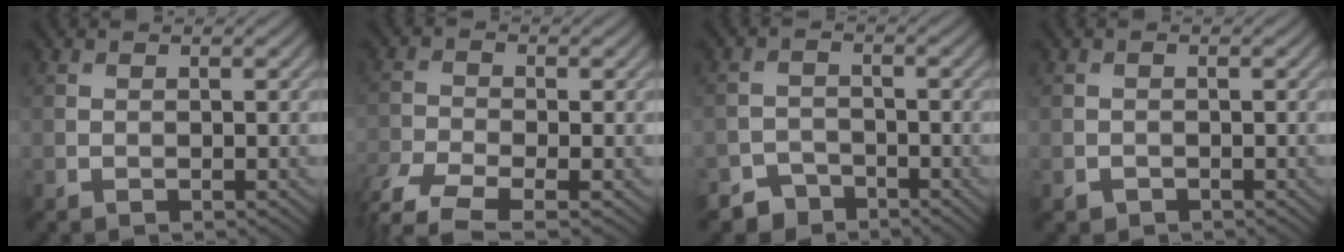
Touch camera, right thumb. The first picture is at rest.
{"total": 5.0, "force": [-3.5, 1.6, 3.2], "torque": [-0.082, -0.015, -0.077]}
{"total": 3.1, "force": [-2.7, 1.5, 0.2], "torque": [0.003, 0.003, -0.054]}
{"total": 0.8, "force": [-0.6, 0.5, 0.1], "torque": [0.000, -0.002, -0.011]}